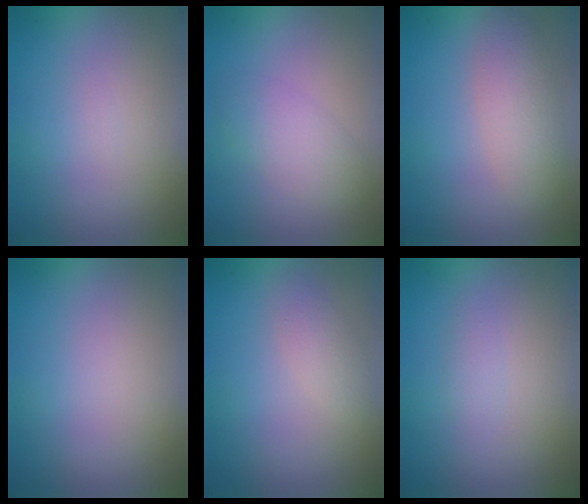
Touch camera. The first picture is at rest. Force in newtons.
{"total": 2.9, "press": 2.9, "slide": 0.1}
{"total": 2.9, "press": 2.9, "slide": 0.2}
{"total": 0.0}
{"total": 1.6, "press": 1.6, "slide": 0.0}
{"total": 0.9, "press": 0.9, "slide": 0.0}